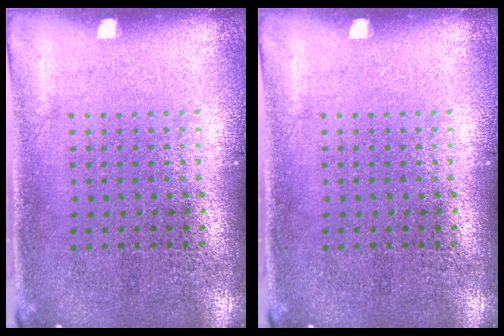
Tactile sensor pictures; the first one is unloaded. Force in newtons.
{"total": 0.0}